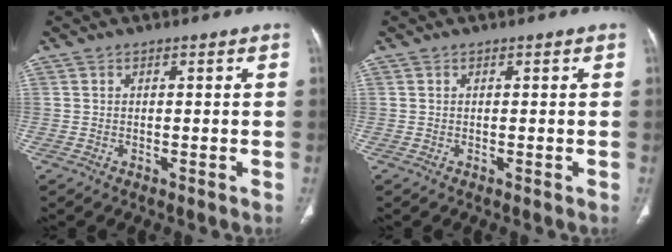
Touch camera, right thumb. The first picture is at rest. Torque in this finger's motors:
{"motor_torque": [0.00, 0.00, -0.13, 0.13, 0.00]}